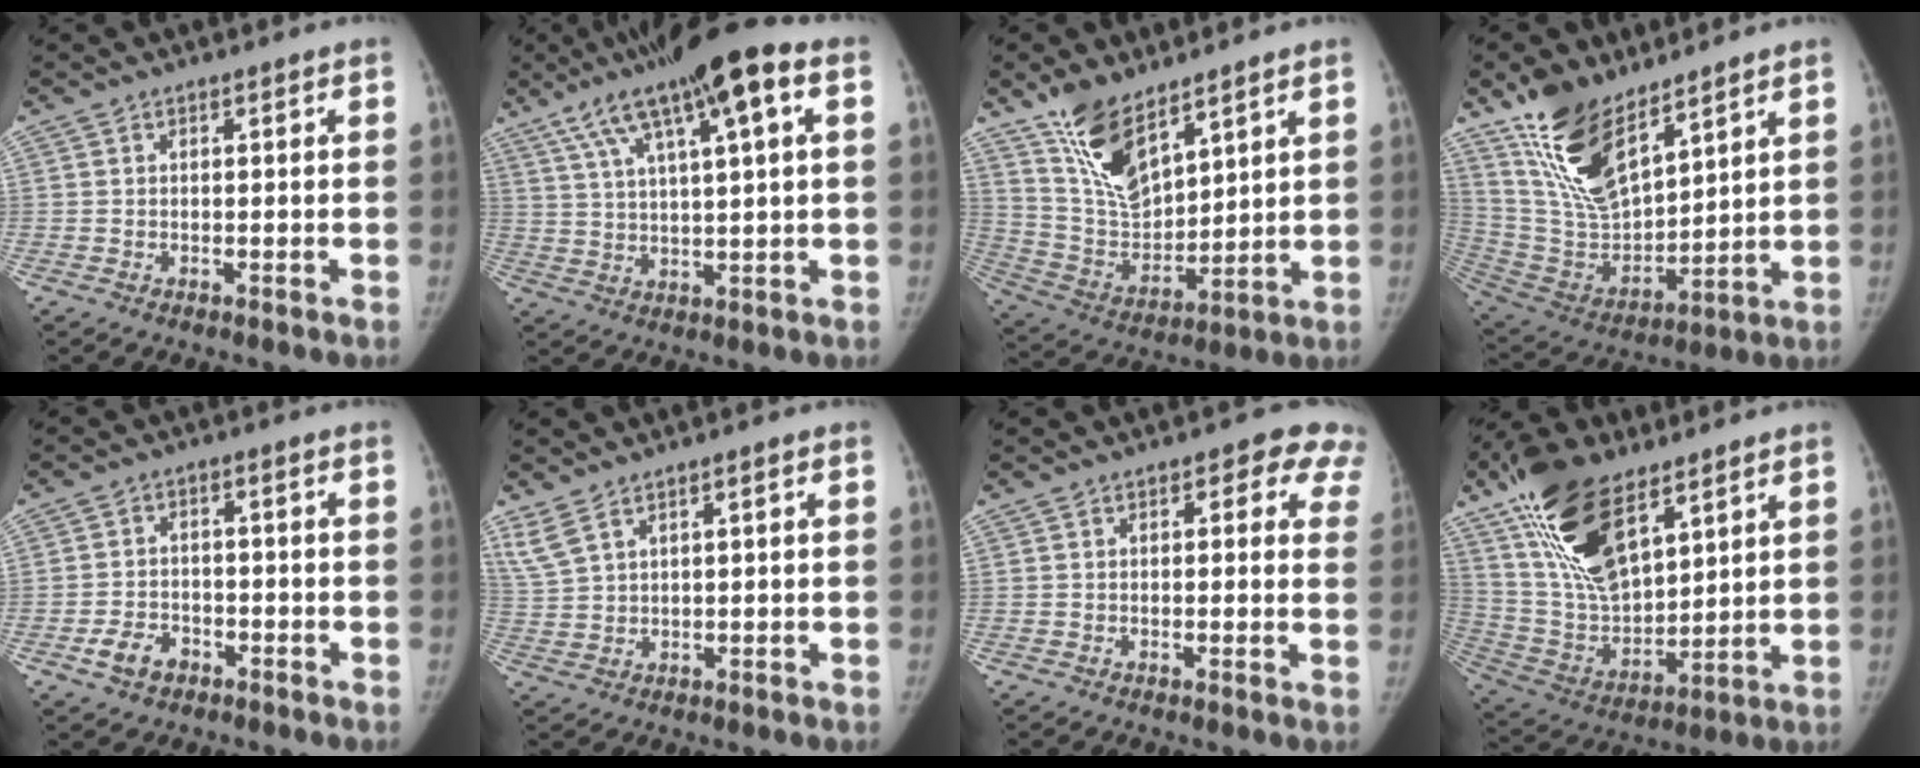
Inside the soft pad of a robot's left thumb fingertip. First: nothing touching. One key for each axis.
{"total": 16.8, "fx": 7.5, "fy": 3.5, "fz": 14.7, "tx": -0.247, "ty": 0.015, "tz": 0.125}
{"total": 14.0, "fx": 9.7, "fy": 6.0, "fz": 8.1, "tx": -0.116, "ty": -0.060, "tz": 0.200}
{"total": 17.8, "fx": 12.2, "fy": 7.5, "fz": 10.6, "tx": -0.161, "ty": -0.066, "tz": 0.248}
{"total": 5.1, "fx": -2.8, "fy": 3.5, "fz": 2.5, "tx": -0.039, "ty": 0.018, "tz": -0.047}
{"total": 4.6, "fx": 3.0, "fy": 1.8, "fz": 3.0, "tx": -0.070, "ty": -0.001, "tz": 0.072}
{"total": 7.0, "fx": 3.4, "fy": 3.6, "fz": 4.9, "tx": -0.009, "ty": -0.005, "tz": 0.023}
{"total": 22.0, "fx": 12.4, "fy": 10.6, "fz": 14.7, "tx": -0.258, "ty": -0.048, "tz": 0.240}